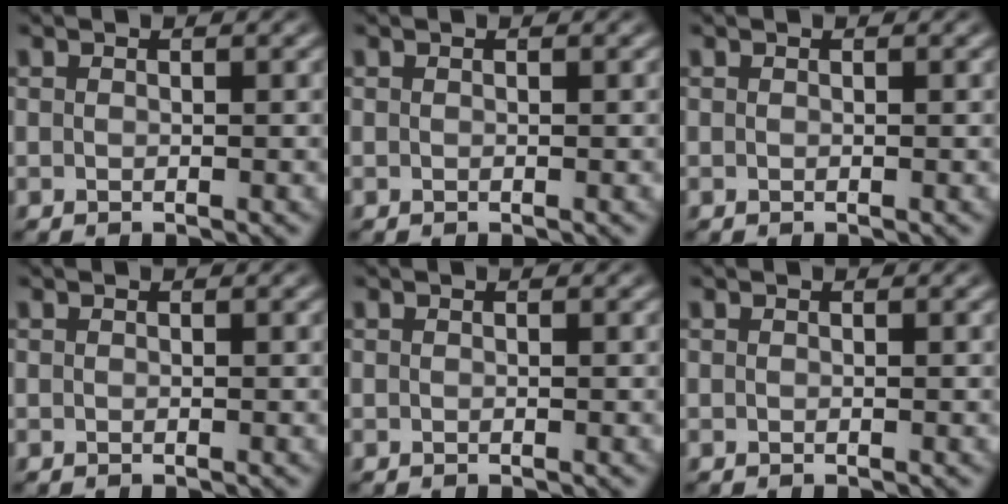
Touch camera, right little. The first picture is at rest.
{"total": 0.0}
{"total": 0.0}
{"total": 0.0}
{"total": 0.0}
{"total": 0.0}